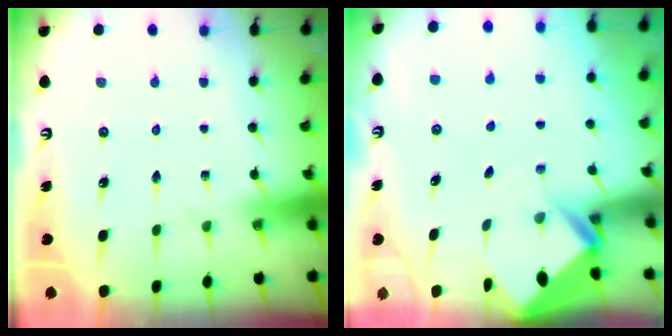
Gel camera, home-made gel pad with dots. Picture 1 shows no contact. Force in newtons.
{"total": 2.7, "press": 2.7, "slide": 0.1}